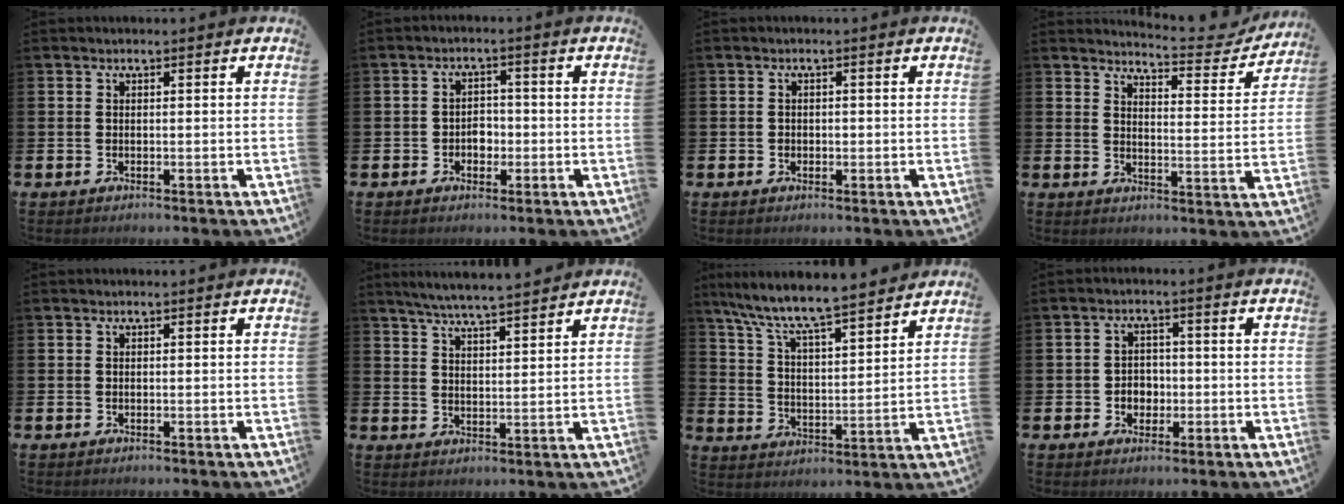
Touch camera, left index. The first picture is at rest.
{"total": 2.6, "force": [-0.8, 2.1, 1.2], "torque": [-0.014, 0.001, -0.023]}
{"total": 0.8, "force": [-0.1, 0.8, 0.3], "torque": [0.005, 0.001, -0.006]}
{"total": 5.0, "force": [4.9, 0.4, 0.8], "torque": [-0.011, -0.044, 0.076]}
{"total": 0.0}
{"total": 5.5, "force": [5.3, -0.1, 1.3], "torque": [-0.040, -0.026, 0.095]}
{"total": 8.7, "force": [8.1, 0.5, 3.0], "torque": [-0.090, -0.062, 0.139]}
{"total": 2.9, "force": [-0.6, 2.6, 1.2], "torque": [-0.016, 0.002, -0.020]}